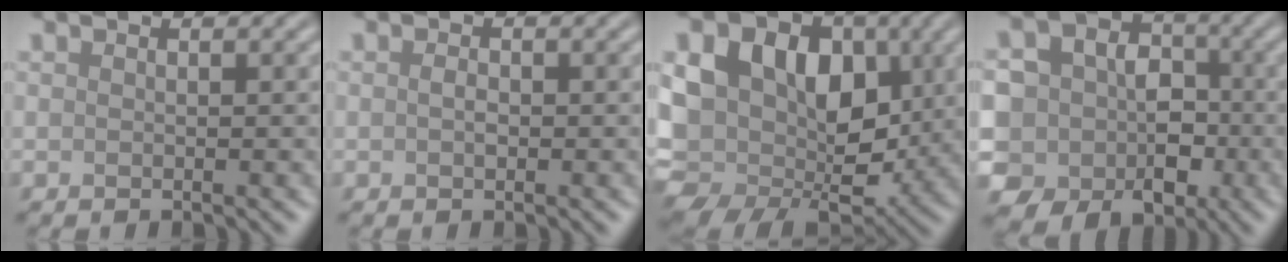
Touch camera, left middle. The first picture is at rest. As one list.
[{"total": 0.9, "force": [-0.1, 0.5, 0.7], "torque": [-0.016, -0.001, -0.002]}, {"total": 15.9, "force": [1.3, 11.8, 10.6], "torque": [-0.181, 0.002, 0.028]}, {"total": 11.3, "force": [-3.1, 10.1, 4.0], "torque": [-0.077, 0.011, -0.077]}]